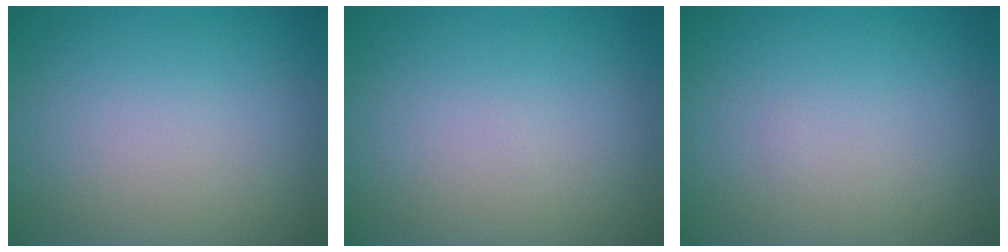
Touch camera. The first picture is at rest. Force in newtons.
{"total": 0.0}
{"total": 0.0}